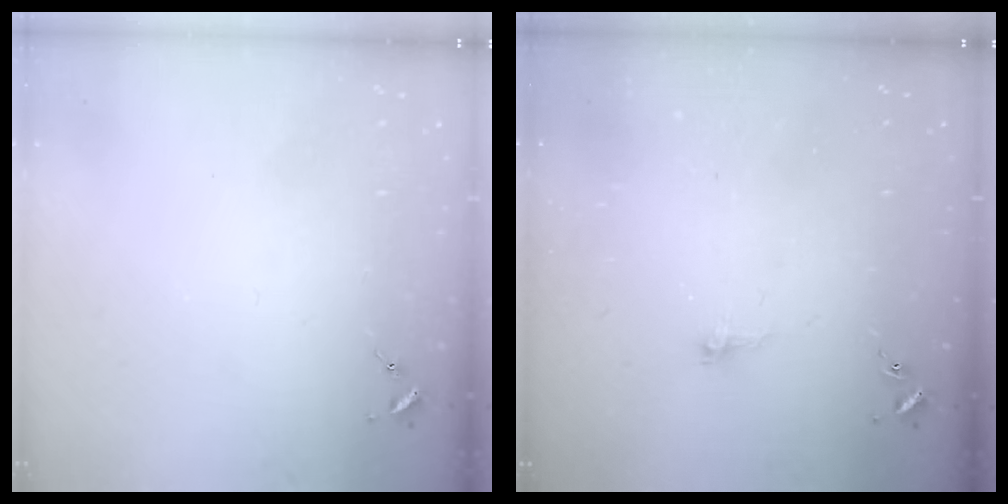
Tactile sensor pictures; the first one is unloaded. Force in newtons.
{"total": 6.2, "press": 6.2, "slide": 0.6}